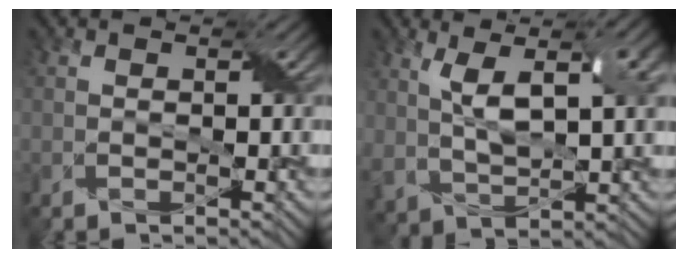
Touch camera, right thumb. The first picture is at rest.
{"total": 9.4, "force": [2.8, 4.0, 8.0], "torque": [-0.168, -0.001, 0.056]}